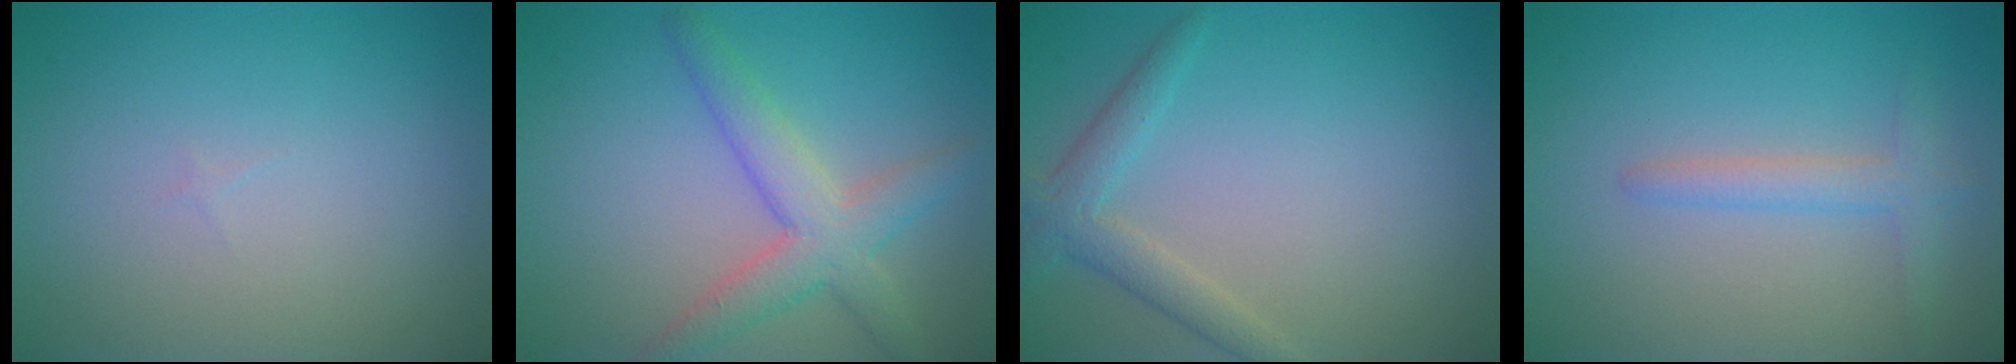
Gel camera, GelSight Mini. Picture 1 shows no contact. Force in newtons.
{"total": 4.4, "press": 4.3, "slide": 0.3}
{"total": 2.6, "press": 2.5, "slide": 0.1}
{"total": 2.1, "press": 2.1, "slide": 0.2}